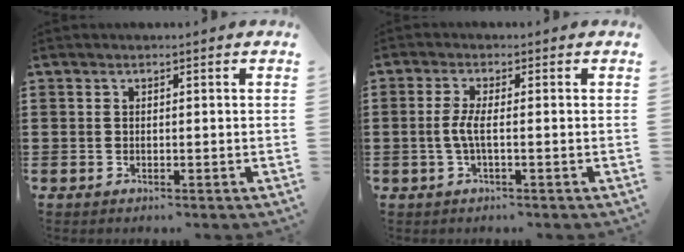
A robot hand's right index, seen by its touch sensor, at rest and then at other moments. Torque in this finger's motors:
{"motor_torque": [2.14, 0.00, 0.04, 0.00]}